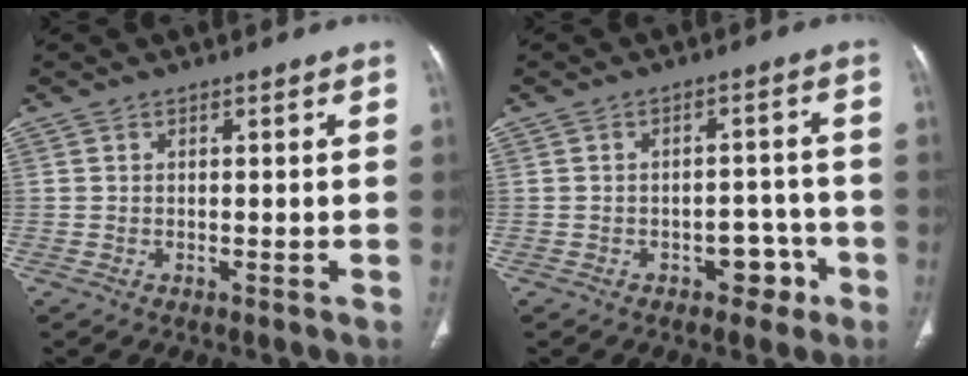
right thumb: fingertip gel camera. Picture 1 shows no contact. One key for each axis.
{"total": 5.3, "fx": -2.7, "fy": 3.5, "fz": 2.9, "tx": -0.011, "ty": 0.032, "tz": -0.035}